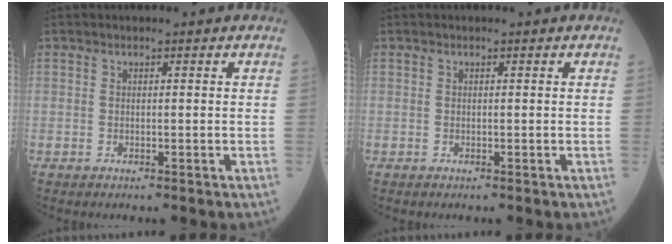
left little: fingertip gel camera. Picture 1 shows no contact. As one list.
[{"total": 0.0}]